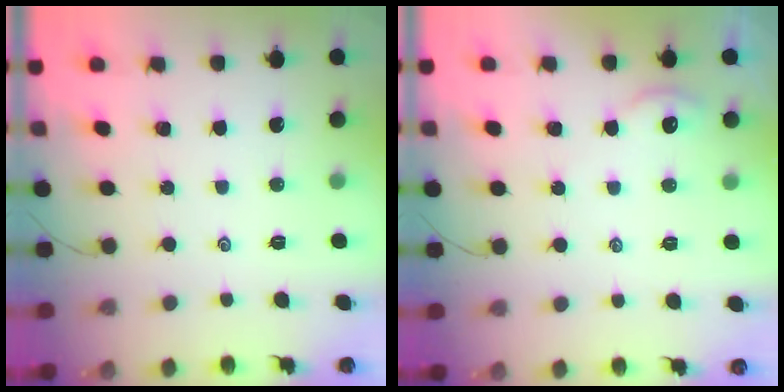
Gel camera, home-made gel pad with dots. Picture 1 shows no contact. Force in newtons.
{"total": 2.2, "press": 2.2, "slide": 0.2}